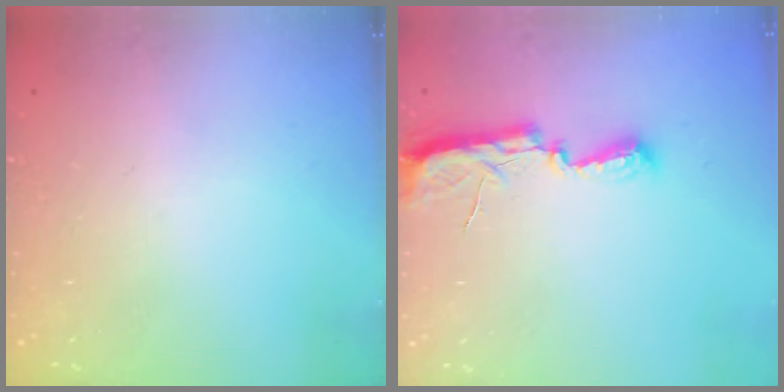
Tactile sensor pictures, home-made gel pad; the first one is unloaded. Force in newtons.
{"total": 10.1, "press": 8.9, "slide": 4.8}